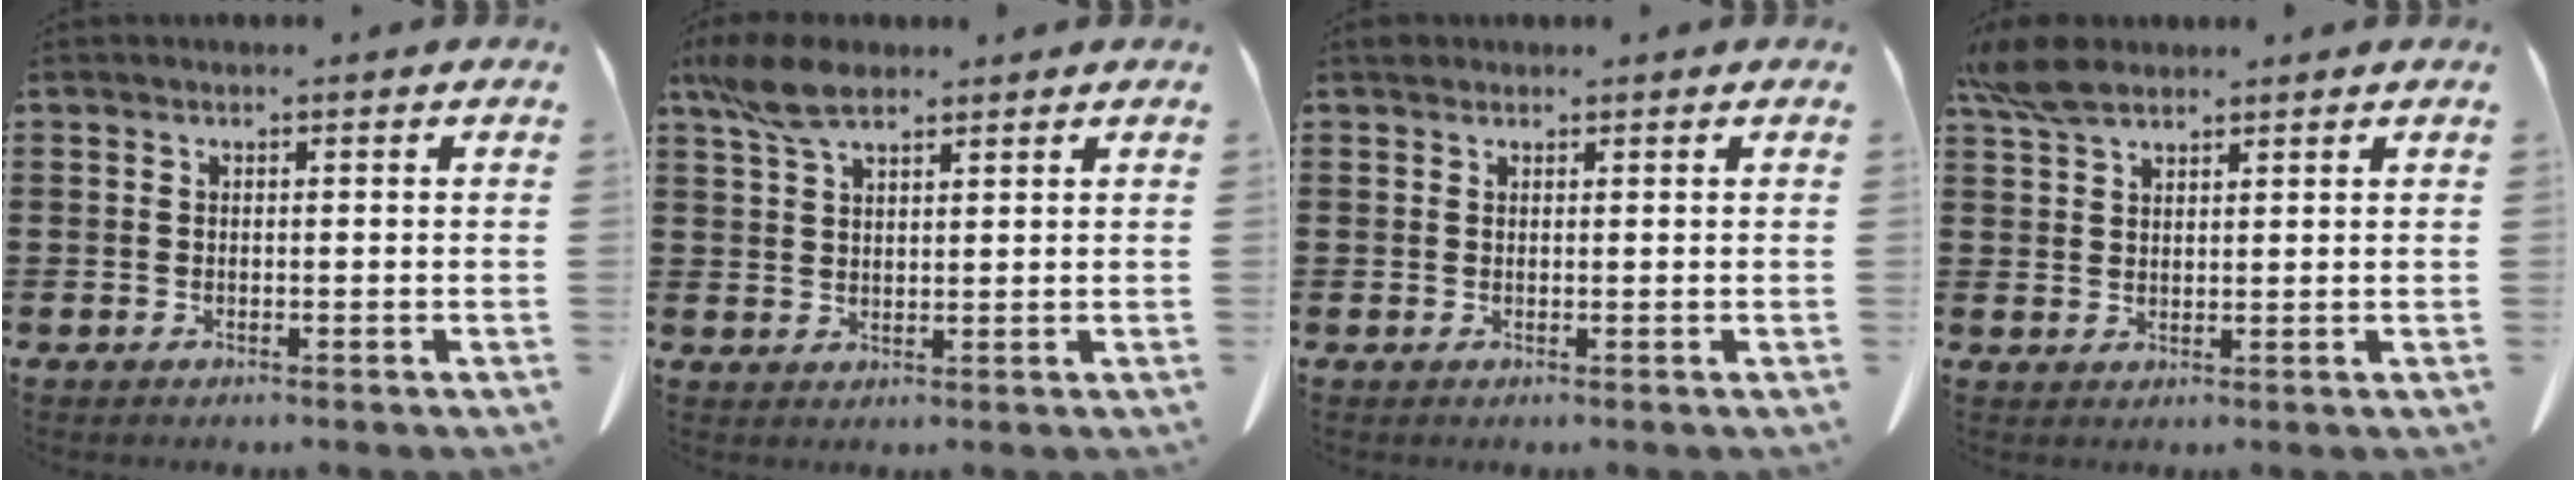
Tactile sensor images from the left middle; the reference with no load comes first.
{"total": 6.9, "force": [4.8, 2.6, 4.3], "torque": [-0.103, -0.006, 0.090]}
{"total": 1.0, "force": [0.8, 0.5, 0.3], "torque": [-0.008, 0.001, 0.017]}
{"total": 5.7, "force": [4.2, 2.0, 3.2], "torque": [-0.074, -0.002, 0.081]}